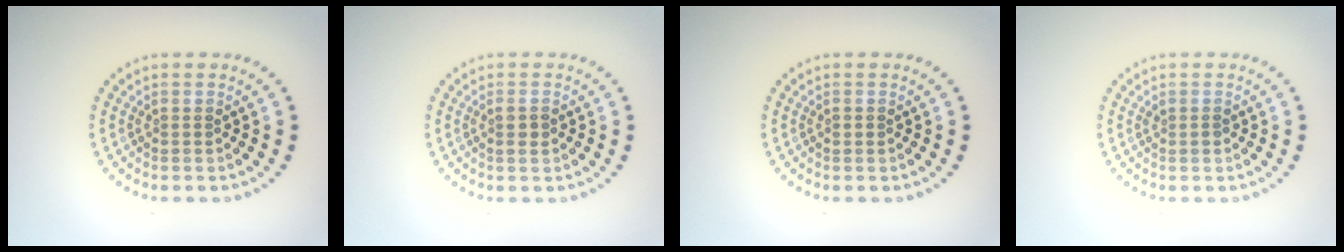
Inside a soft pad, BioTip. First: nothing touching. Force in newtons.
{"total": 1.2, "press": 1.1, "slide": 0.4}
{"total": 0.6, "press": 0.6, "slide": 0.1}
{"total": 0.6, "press": 0.6, "slide": 0.2}